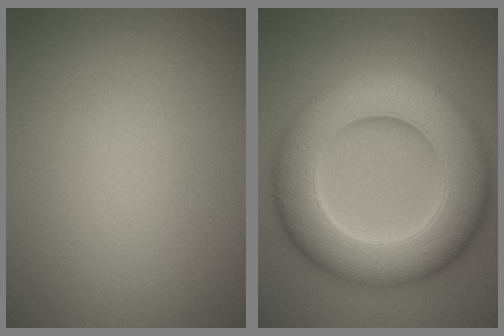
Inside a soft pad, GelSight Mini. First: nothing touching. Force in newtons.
{"total": 12.3, "press": 12.3, "slide": 0.2}